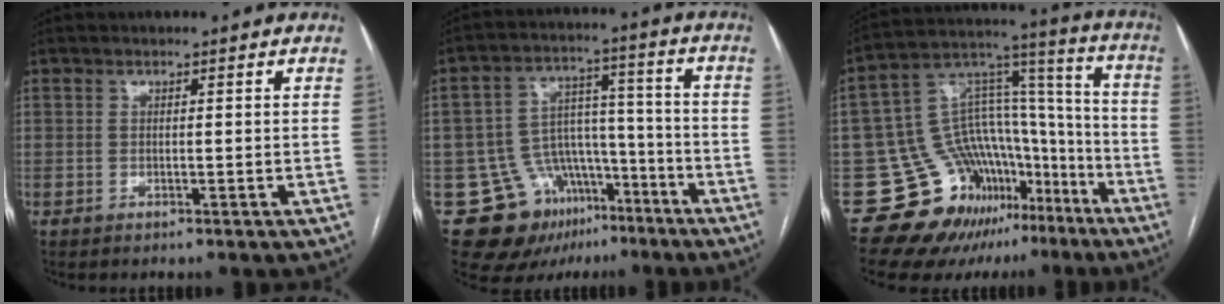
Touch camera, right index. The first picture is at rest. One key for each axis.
{"total": 14.3, "fx": -8.3, "fy": 10.7, "fz": 4.8, "tx": -0.074, "ty": 0.072, "tz": -0.115}
{"total": 20.8, "fx": -13.2, "fy": 13.9, "fz": 8.0, "tx": -0.116, "ty": 0.101, "tz": -0.192}